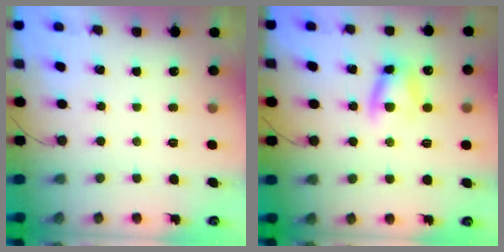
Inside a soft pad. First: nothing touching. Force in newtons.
{"total": 8.4, "press": 8.3, "slide": 1.4}